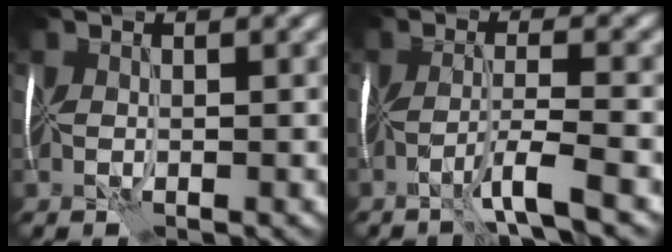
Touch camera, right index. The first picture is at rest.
{"total": 3.3, "force": [-2.1, -0.7, 2.5], "torque": [-0.043, 0.004, -0.056]}